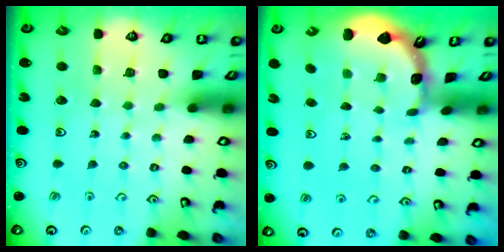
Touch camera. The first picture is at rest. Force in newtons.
{"total": 1.8, "press": 1.8, "slide": 0.1}